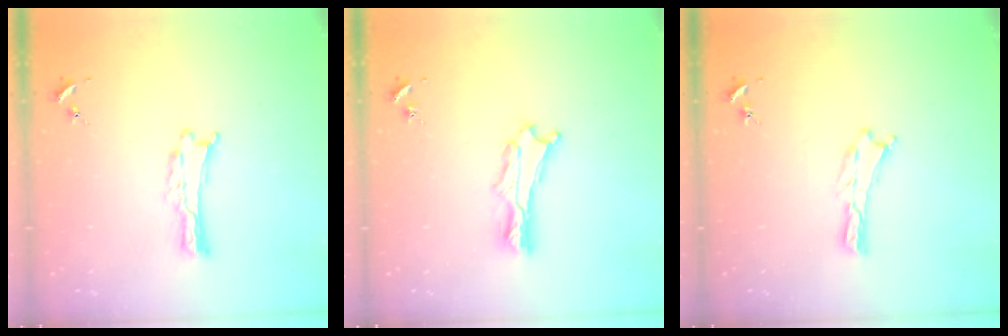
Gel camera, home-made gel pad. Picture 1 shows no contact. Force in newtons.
{"total": 2.0, "press": 2.0, "slide": 0.2}
{"total": 0.0}